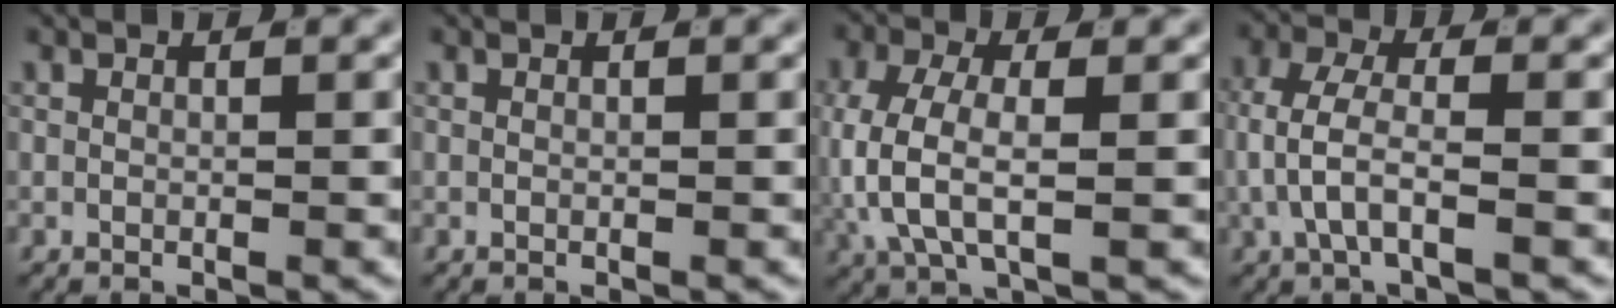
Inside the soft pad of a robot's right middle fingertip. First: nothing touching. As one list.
[{"total": 0.0}, {"total": 6.0, "force": [-0.2, 3.5, 4.8], "torque": [-0.118, -0.016, 0.007]}, {"total": 4.5, "force": [-0.7, 2.2, 3.8], "torque": [-0.085, -0.010, -0.010]}]